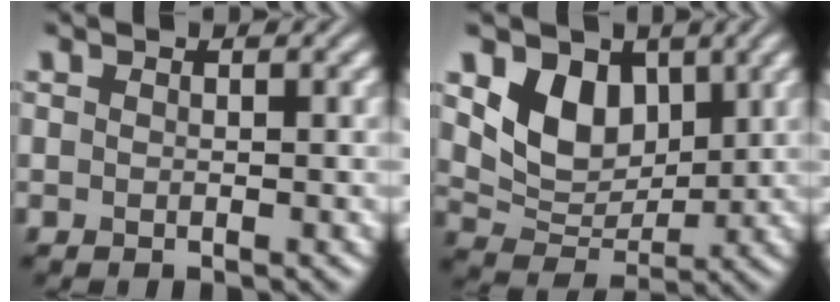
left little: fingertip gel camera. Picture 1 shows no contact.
{"total": 5.6, "force": [2.2, 4.1, 3.2], "torque": [-0.059, -0.011, 0.036]}